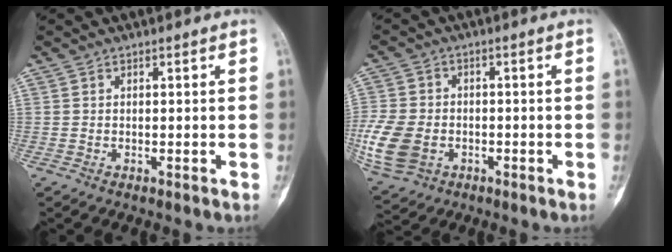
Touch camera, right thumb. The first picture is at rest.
{"total": 12.7, "force": [-3.3, 9.4, 7.9], "torque": [-0.184, -0.001, -0.057]}